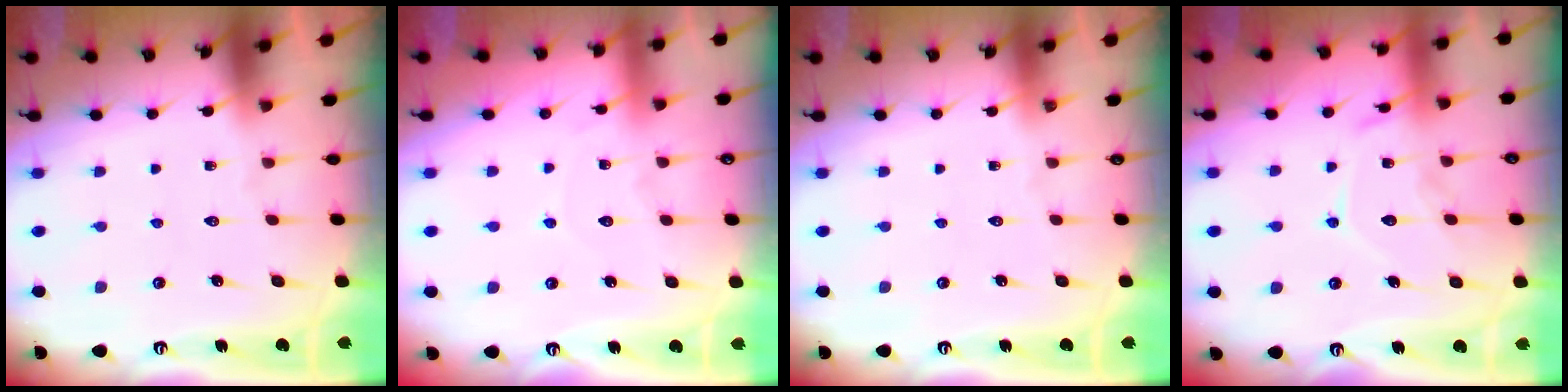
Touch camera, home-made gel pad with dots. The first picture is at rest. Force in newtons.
{"total": 3.6, "press": 3.6, "slide": 0.4}
{"total": 0.0}
{"total": 12.7, "press": 12.7, "slide": 1.0}